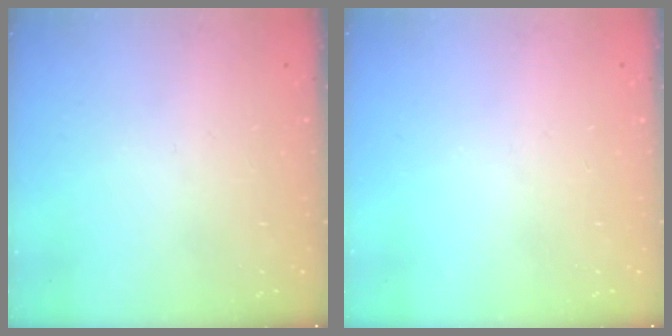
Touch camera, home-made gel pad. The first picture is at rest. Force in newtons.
{"total": 0.0}